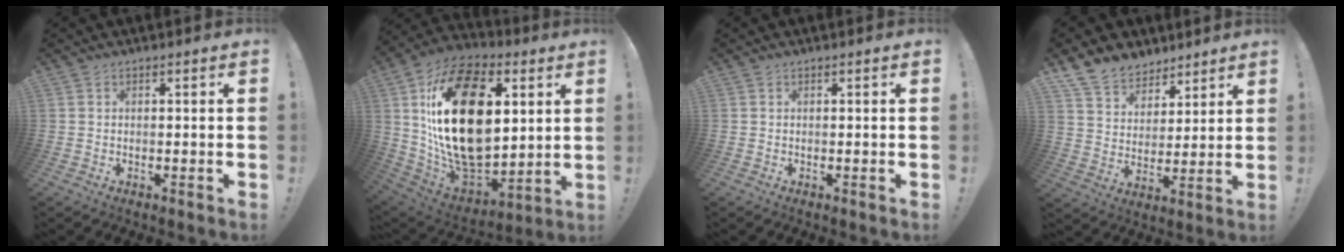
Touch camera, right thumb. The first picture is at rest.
{"total": 33.3, "force": [5.8, 20.4, 25.6], "torque": [-0.490, -0.029, 0.112]}
{"total": 0.0}
{"total": 10.8, "force": [8.4, 6.5, 1.9], "torque": [-0.045, -0.064, 0.169]}